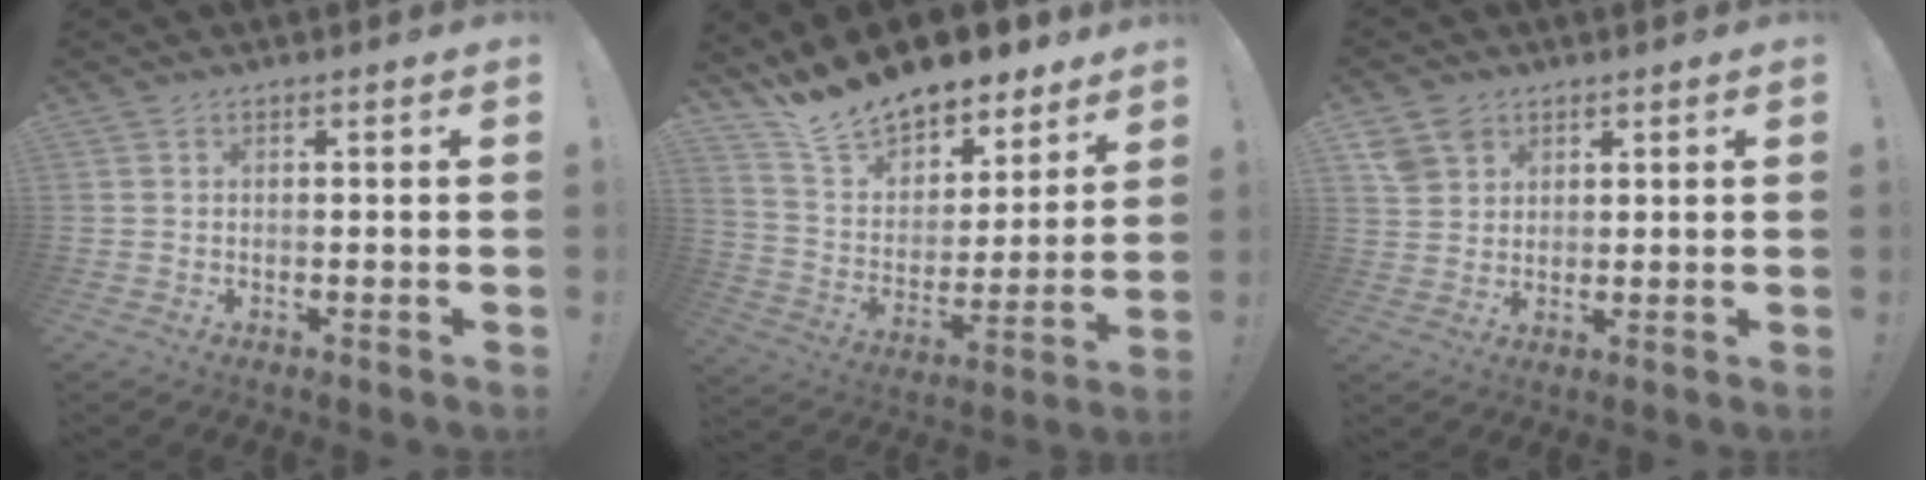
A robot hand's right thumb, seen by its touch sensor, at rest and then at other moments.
{"total": 15.4, "force": [13.7, 5.8, 3.9], "torque": [-0.090, -0.108, 0.250]}
{"total": 6.3, "force": [3.8, 4.8, 1.6], "torque": [-0.021, -0.019, 0.076]}